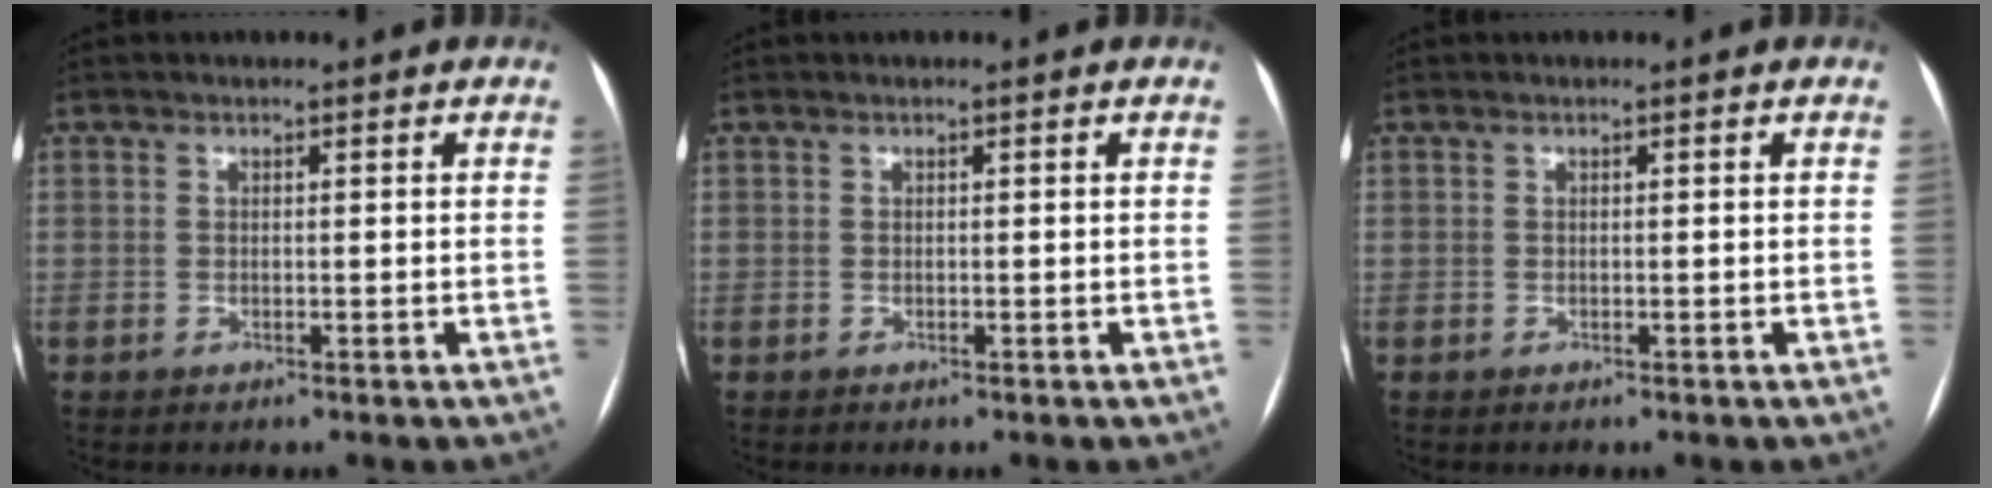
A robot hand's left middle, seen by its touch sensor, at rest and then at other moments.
{"total": 0.0}
{"total": 0.0}